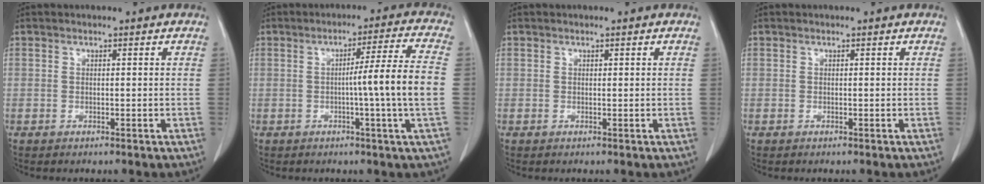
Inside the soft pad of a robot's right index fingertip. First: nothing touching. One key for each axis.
{"total": 9.5, "fx": -1.1, "fy": -2.0, "fz": 9.2, "tx": -0.135, "ty": 0.001, "tz": -0.015}
{"total": 0.0}
{"total": 0.0}